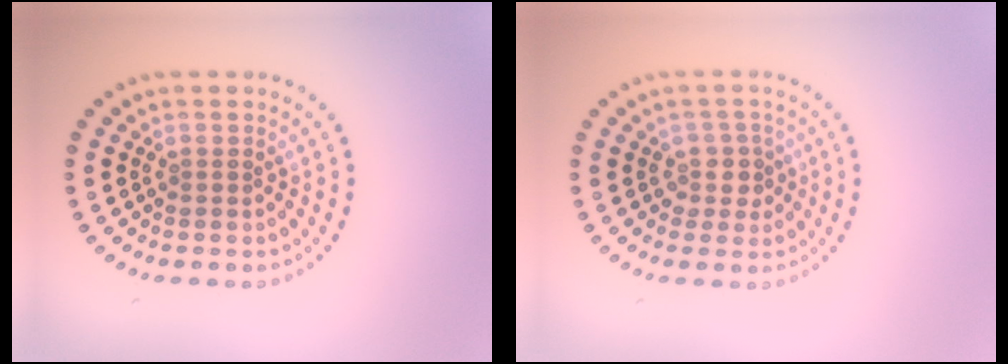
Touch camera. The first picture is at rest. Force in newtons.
{"total": 2.2, "press": 1.6, "slide": 1.4}